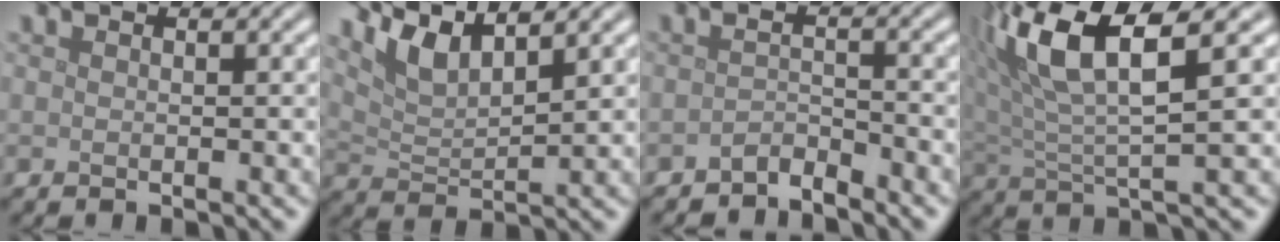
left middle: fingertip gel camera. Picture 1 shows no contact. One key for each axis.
{"total": 4.3, "fx": 3.3, "fy": 1.0, "fz": 2.6, "tx": -0.060, "ty": -0.002, "tz": 0.069}
{"total": 2.0, "fx": -1.9, "fy": 0.2, "fz": 0.3, "tx": -0.008, "ty": 0.003, "tz": -0.039}
{"total": 8.0, "fx": 3.2, "fy": 2.3, "fz": 7.0, "tx": -0.151, "ty": 0.011, "tz": 0.056}